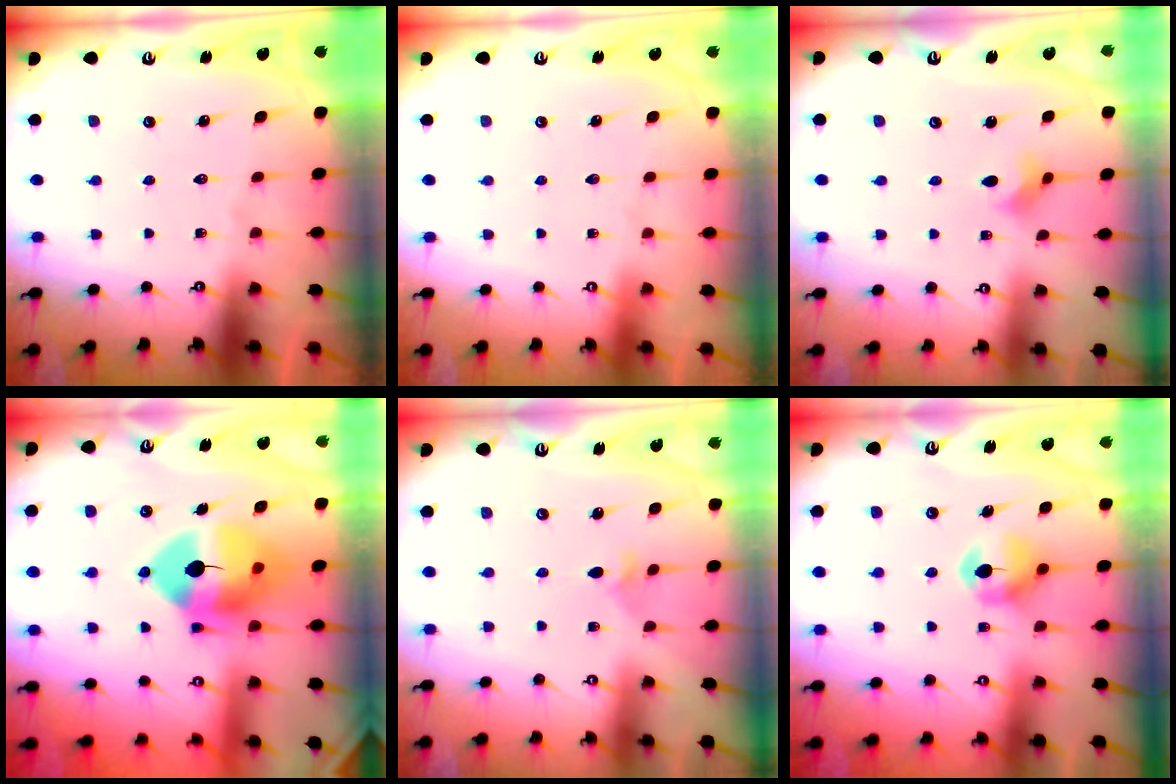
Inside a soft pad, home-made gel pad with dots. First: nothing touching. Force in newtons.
{"total": 0.0}
{"total": 2.3, "press": 2.3, "slide": 0.5}
{"total": 13.1, "press": 12.9, "slide": 2.3}
{"total": 3.0, "press": 2.9, "slide": 0.8}
{"total": 7.3, "press": 7.3, "slide": 0.5}